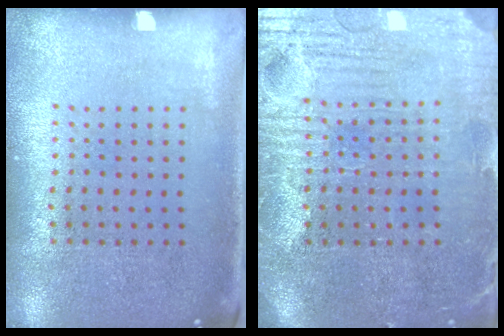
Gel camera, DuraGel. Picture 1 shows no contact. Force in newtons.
{"total": 4.0, "press": 3.8, "slide": 1.4}